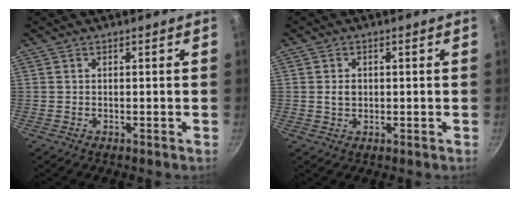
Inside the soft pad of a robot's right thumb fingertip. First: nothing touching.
{"total": 2.4, "force": [0.1, 1.9, 1.5], "torque": [-0.018, 0.002, 0.002]}